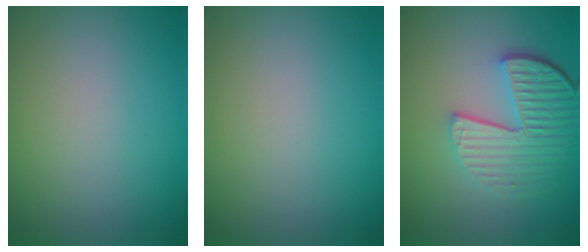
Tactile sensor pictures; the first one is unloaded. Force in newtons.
{"total": 0.0}
{"total": 5.4, "press": 4.1, "slide": 3.5}